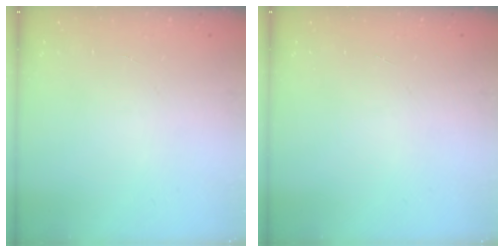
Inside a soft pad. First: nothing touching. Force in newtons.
{"total": 0.0}